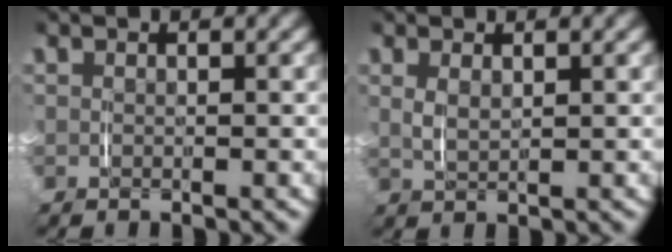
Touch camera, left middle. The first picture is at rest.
{"total": 1.1, "force": [0.6, 0.1, 0.9], "torque": [-0.021, -0.006, 0.019]}